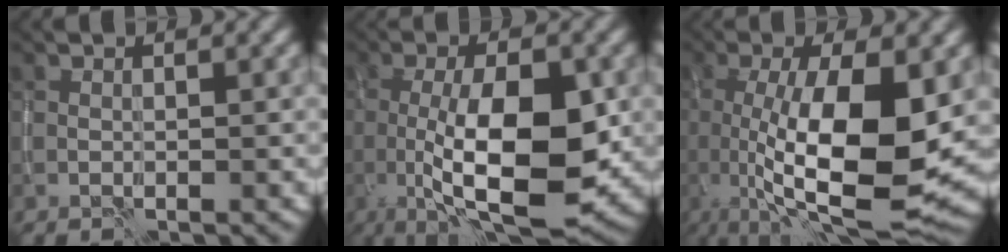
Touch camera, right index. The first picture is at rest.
{"total": 11.1, "force": [-1.3, 3.6, 10.4], "torque": [-0.174, -0.012, -0.020]}
{"total": 11.9, "force": [-0.6, 3.8, 11.3], "torque": [-0.197, -0.016, -0.008]}